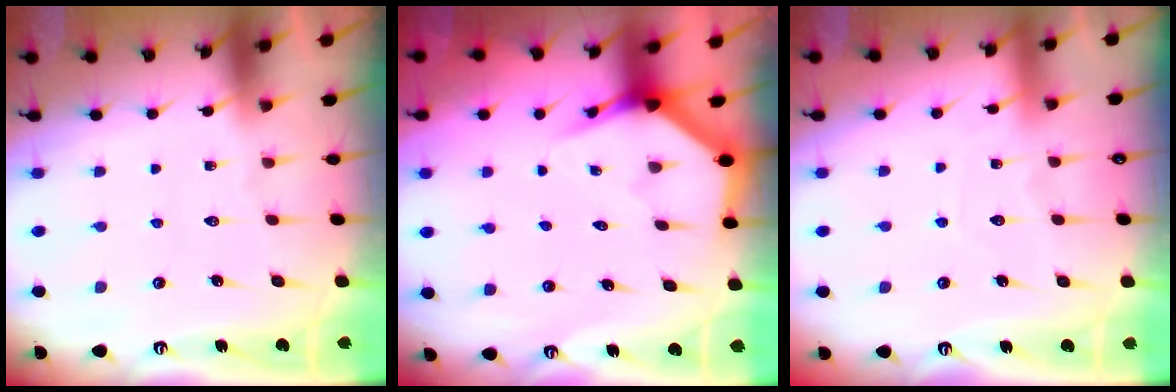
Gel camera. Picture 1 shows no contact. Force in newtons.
{"total": 4.0, "press": 4.0, "slide": 0.2}
{"total": 4.4, "press": 4.4, "slide": 0.5}